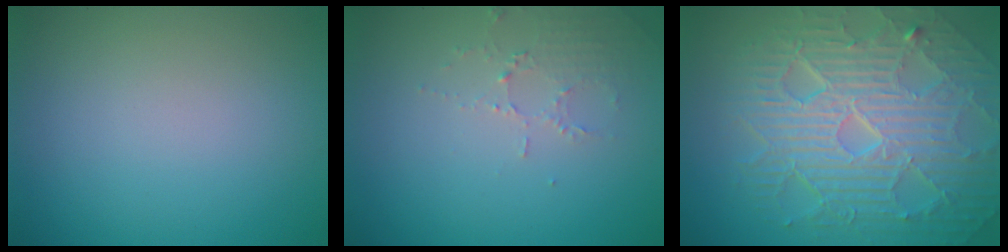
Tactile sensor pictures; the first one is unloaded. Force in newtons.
{"total": 1.9, "press": 1.8, "slide": 0.4}
{"total": 10.2, "press": 6.5, "slide": 7.8}